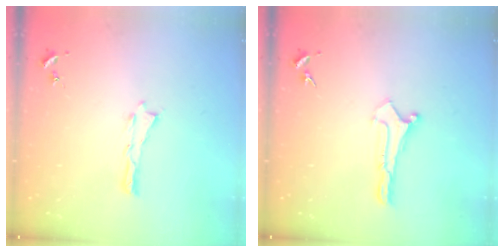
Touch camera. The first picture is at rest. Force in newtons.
{"total": 0.0}